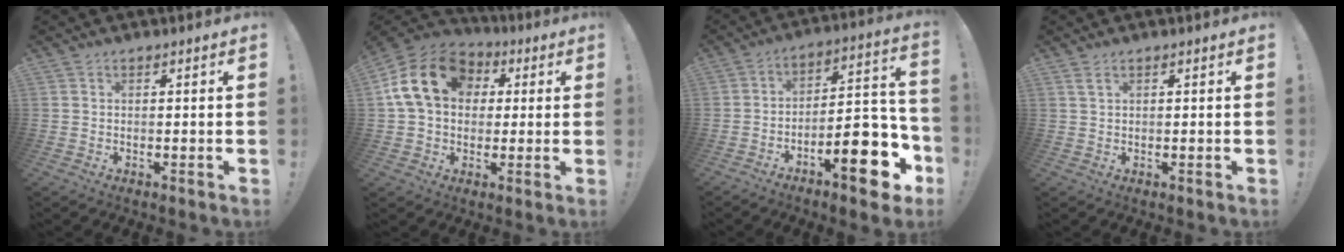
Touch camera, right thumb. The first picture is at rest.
{"total": 18.3, "force": [4.5, 13.8, 11.2], "torque": [-0.192, 0.012, 0.086]}
{"total": 17.5, "force": [-9.1, 5.6, 13.8], "torque": [-0.164, 0.054, -0.141]}
{"total": 1.7, "force": [0.9, 0.4, 1.4], "torque": [-0.026, 0.000, 0.015]}